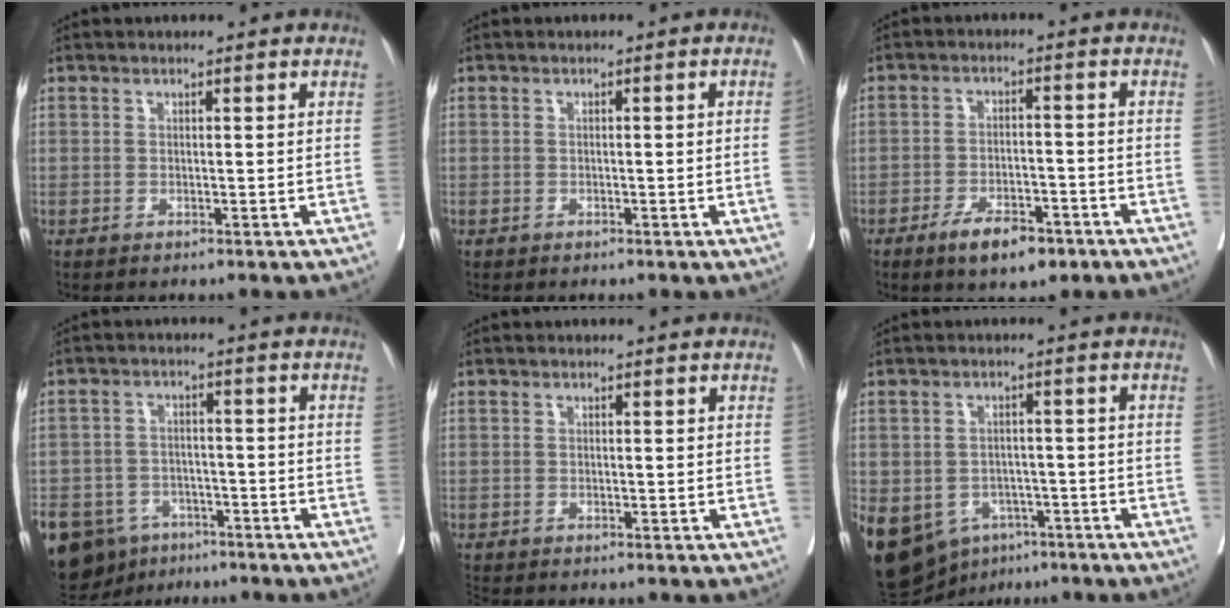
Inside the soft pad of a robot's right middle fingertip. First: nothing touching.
{"total": 1.3, "force": [-0.3, -0.2, 1.3], "torque": [-0.021, 0.006, -0.003]}
{"total": 7.0, "force": [-4.5, 2.7, 4.7], "torque": [-0.078, -0.001, -0.068]}
{"total": 18.0, "force": [-10.9, 12.2, 7.4], "torque": [-0.207, -0.004, -0.155]}
{"total": 1.0, "force": [-1.0, 0.1, 0.1], "torque": [-0.006, -0.004, -0.021]}
{"total": 21.4, "force": [-10.2, 16.0, 9.9], "torque": [-0.292, -0.010, -0.137]}